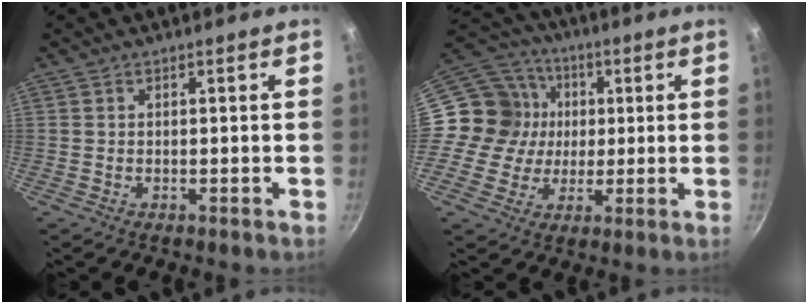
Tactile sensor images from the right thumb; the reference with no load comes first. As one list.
[{"total": 13.7, "force": [0.7, 12.8, 4.8], "torque": [-0.059, 0.022, -0.004]}]